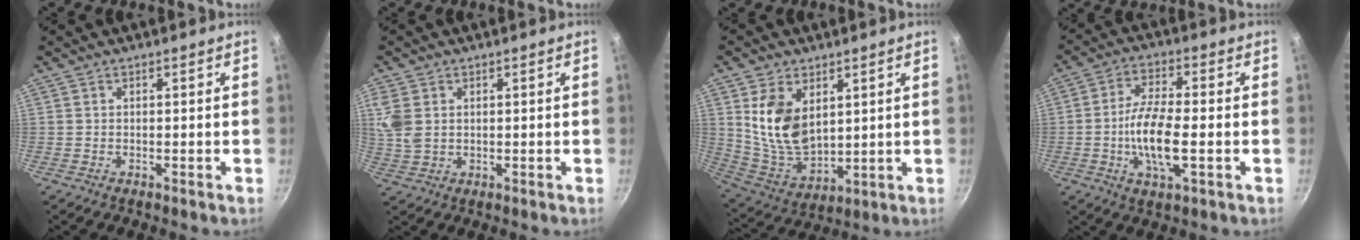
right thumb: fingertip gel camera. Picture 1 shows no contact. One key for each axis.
{"total": 5.7, "fx": 1.5, "fy": 4.1, "fz": 3.6, "tx": -0.073, "ty": -0.005, "tz": 0.034}
{"total": 13.2, "fx": 4.0, "fy": 8.4, "fz": 9.4, "tx": -0.157, "ty": -0.037, "tz": 0.093}
{"total": 10.7, "fx": -1.8, "fy": 3.6, "fz": 9.9, "tx": -0.194, "ty": 0.014, "tz": -0.040}